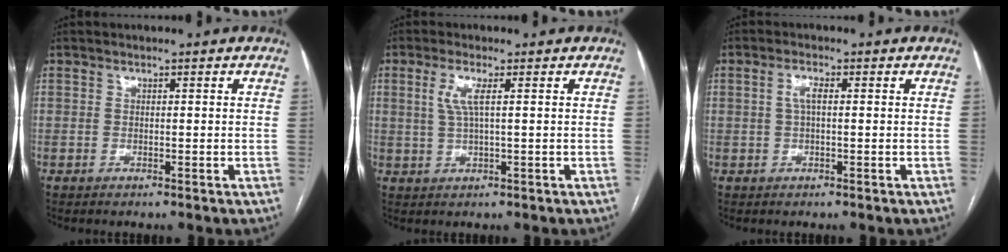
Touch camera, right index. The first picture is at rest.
{"total": 3.5, "force": [1.0, 0.4, 3.3], "torque": [-0.077, 0.003, 0.022]}
{"total": 2.3, "force": [0.3, 0.7, 2.1], "torque": [-0.045, 0.006, 0.006]}